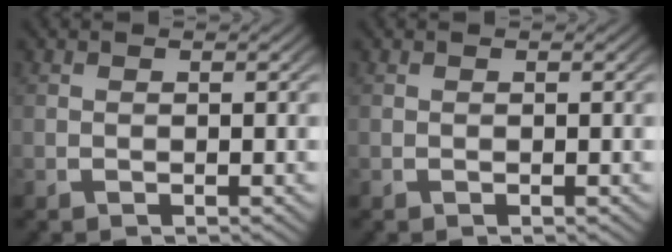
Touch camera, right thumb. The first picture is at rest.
{"total": 0.0}